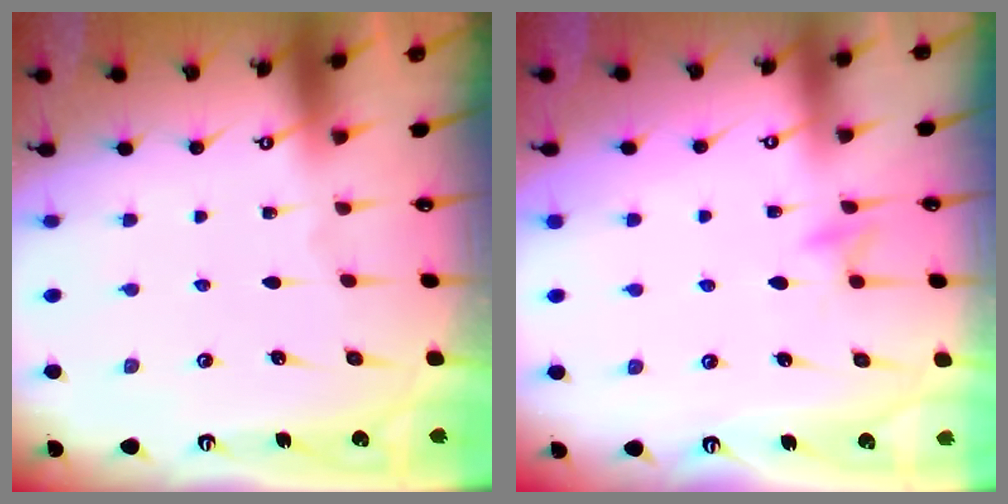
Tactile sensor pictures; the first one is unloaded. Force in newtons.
{"total": 5.6, "press": 5.6, "slide": 0.7}